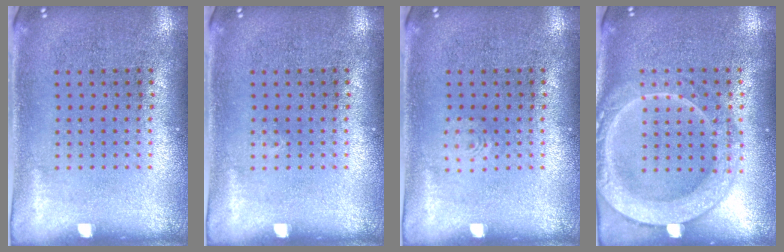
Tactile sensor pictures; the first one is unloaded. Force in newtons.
{"total": 0.0}
{"total": 0.7, "press": 0.6, "slide": 0.2}
{"total": 2.1, "press": 2.1, "slide": 0.2}